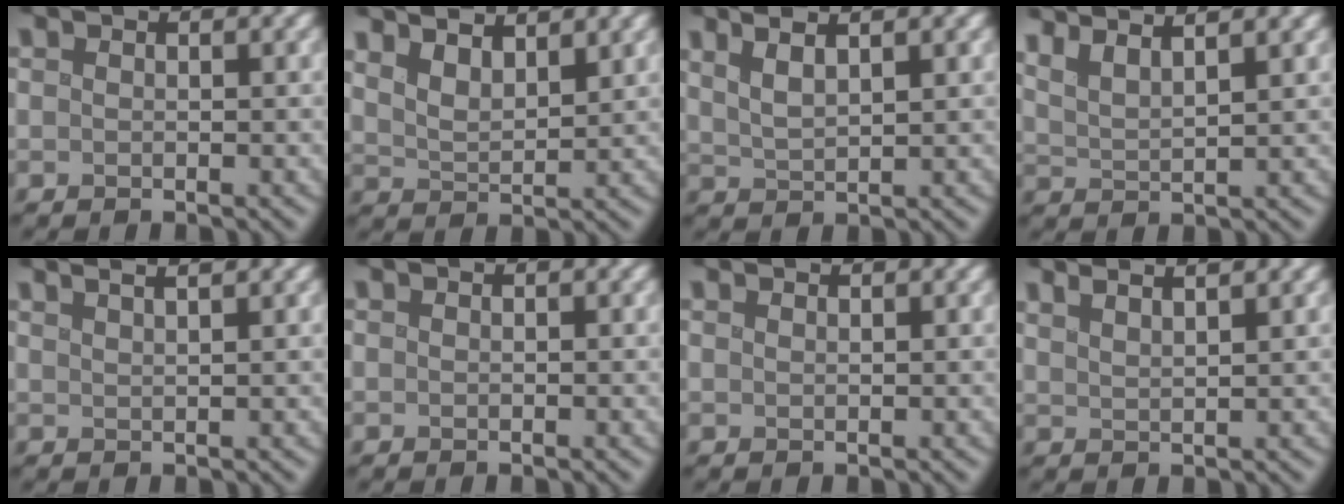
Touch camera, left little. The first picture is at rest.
{"total": 3.8, "force": [2.8, 1.3, 2.1], "torque": [-0.042, 0.007, 0.049]}
{"total": 2.5, "force": [1.4, 0.5, 2.0], "torque": [-0.047, 0.006, 0.033]}
{"total": 5.1, "force": [4.1, 1.2, 2.8], "torque": [-0.048, 0.024, 0.055]}
{"total": 3.9, "force": [3.1, 1.2, 2.1], "torque": [-0.006, 0.035, 0.010]}
{"total": 0.0}
{"total": 0.9, "force": [0.8, 0.1, 0.1], "torque": [0.002, 0.001, 0.006]}
{"total": 3.6, "force": [3.0, 0.9, 1.9], "torque": [-0.007, 0.026, 0.022]}